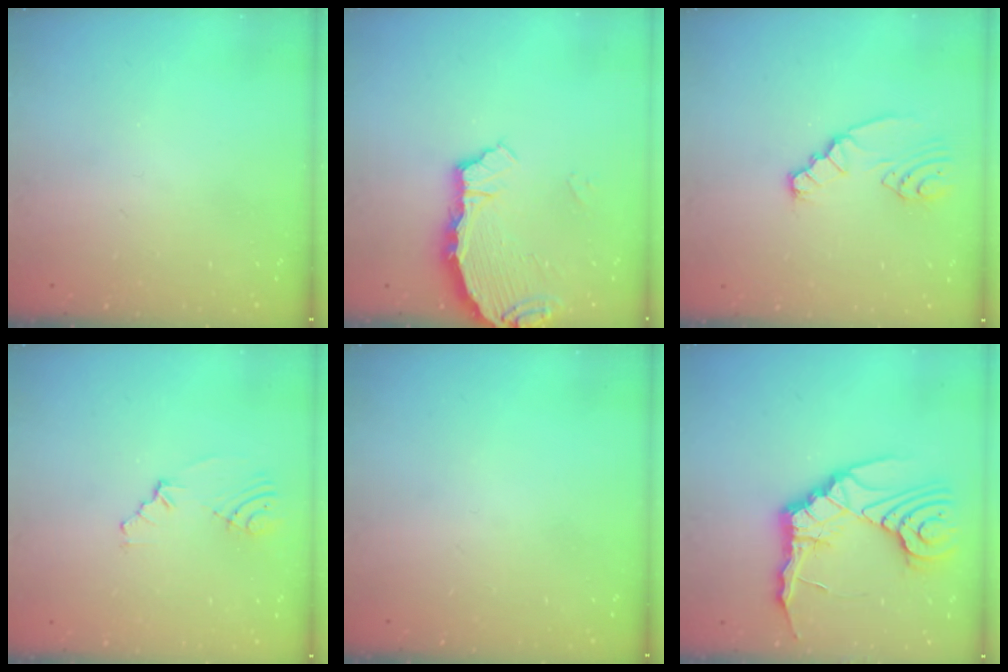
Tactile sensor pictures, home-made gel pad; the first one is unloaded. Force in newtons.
{"total": 4.1, "press": 4.1, "slide": 0.2}
{"total": 2.4, "press": 2.4, "slide": 0.4}
{"total": 4.8, "press": 1.7, "slide": 4.5}
{"total": 0.0}
{"total": 16.2, "press": 16.0, "slide": 2.4}